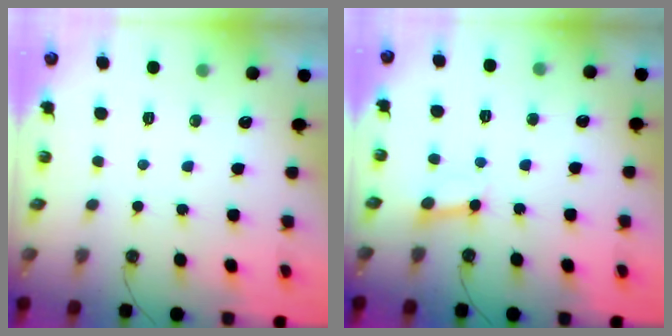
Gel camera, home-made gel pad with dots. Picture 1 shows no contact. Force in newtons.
{"total": 3.1, "press": 3.1, "slide": 0.1}